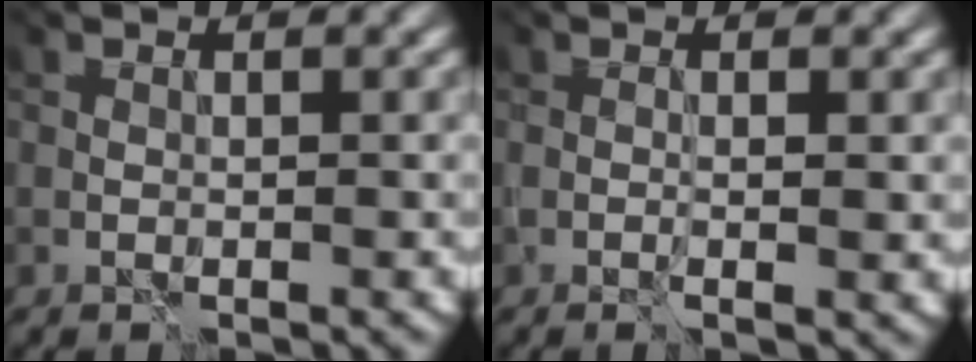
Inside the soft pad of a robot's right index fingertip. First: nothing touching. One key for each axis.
{"total": 1.1, "fx": -0.2, "fy": 0.1, "fz": 1.1, "tx": -0.021, "ty": -0.008, "tz": 0.001}